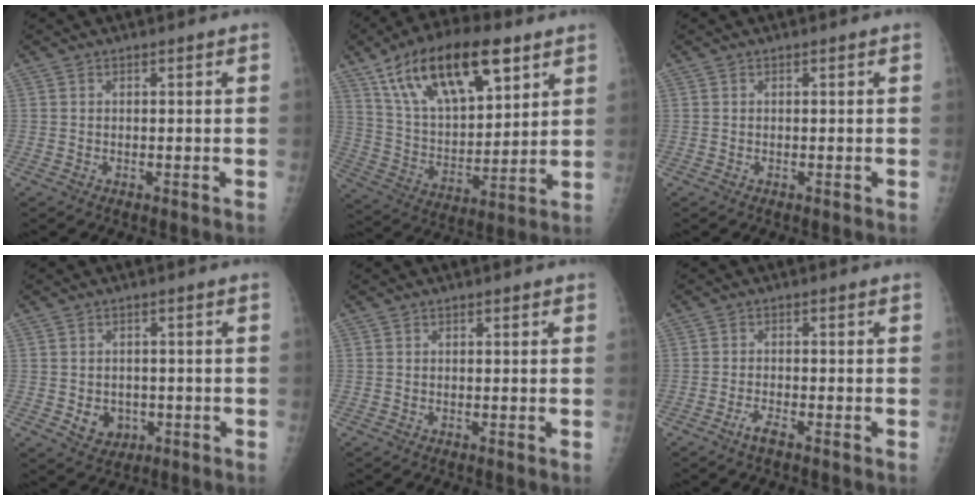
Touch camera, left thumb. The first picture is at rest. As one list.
[{"total": 22.6, "force": [12.5, 10.0, 15.9], "torque": [-0.245, -0.033, 0.225]}, {"total": 0.0}, {"total": 4.8, "force": [-1.0, 4.0, 2.3], "torque": [-0.017, 0.002, -0.003]}, {"total": 0.8, "force": [0.5, 0.6, 0.3], "torque": [0.003, -0.002, 0.004]}, {"total": 2.3, "force": [-1.6, 0.4, 1.6], "torque": [-0.041, 0.004, -0.035]}]